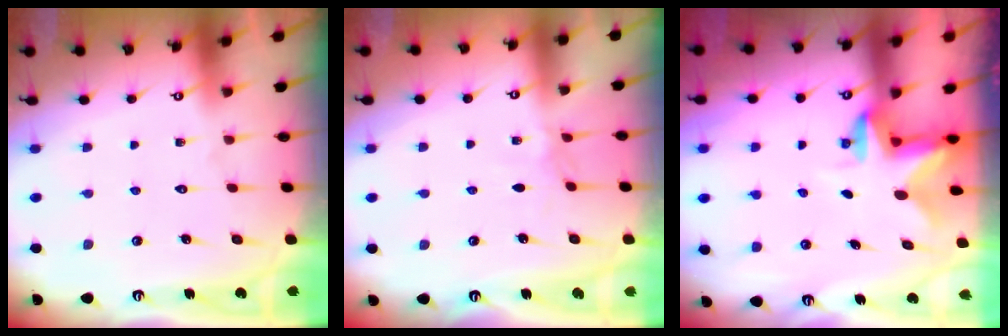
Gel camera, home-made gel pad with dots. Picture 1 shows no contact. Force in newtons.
{"total": 2.9, "press": 2.9, "slide": 0.5}
{"total": 2.5, "press": 2.5, "slide": 0.4}